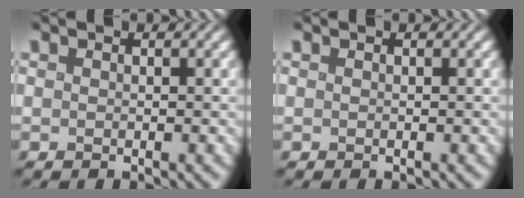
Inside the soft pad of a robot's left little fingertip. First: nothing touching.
{"total": 0.0}